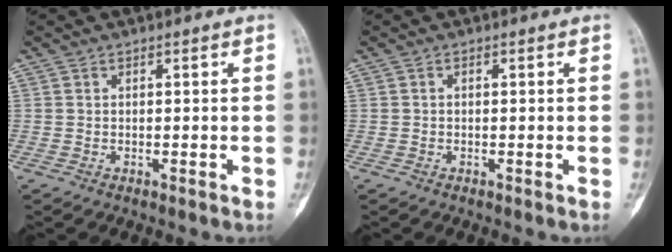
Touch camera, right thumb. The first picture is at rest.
{"total": 0.0}